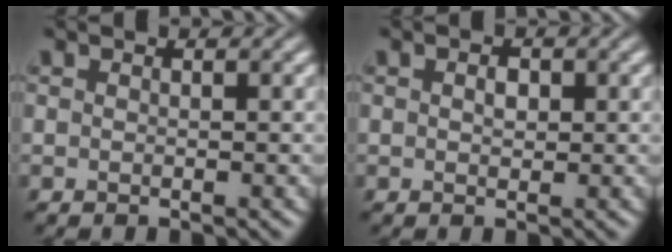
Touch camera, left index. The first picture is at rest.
{"total": 1.2, "force": [0.2, 0.8, 0.9], "torque": [-0.014, 0.001, 0.001]}